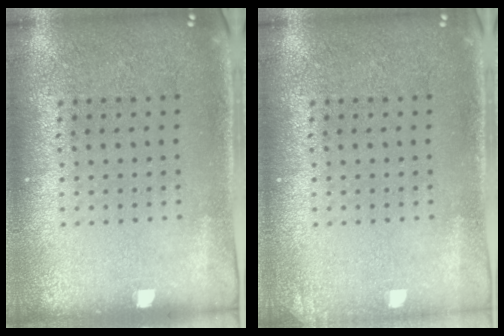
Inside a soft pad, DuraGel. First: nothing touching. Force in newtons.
{"total": 0.7, "press": 0.7, "slide": 0.1}